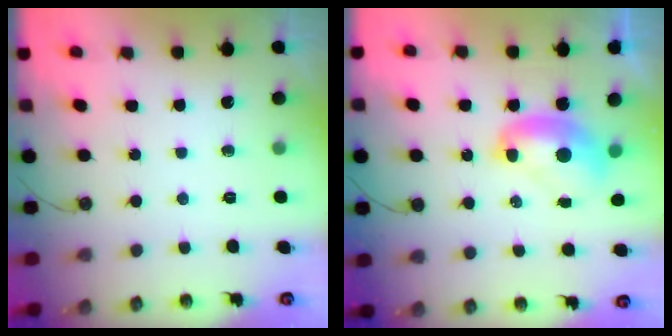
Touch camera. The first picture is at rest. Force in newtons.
{"total": 2.3, "press": 2.3, "slide": 0.2}